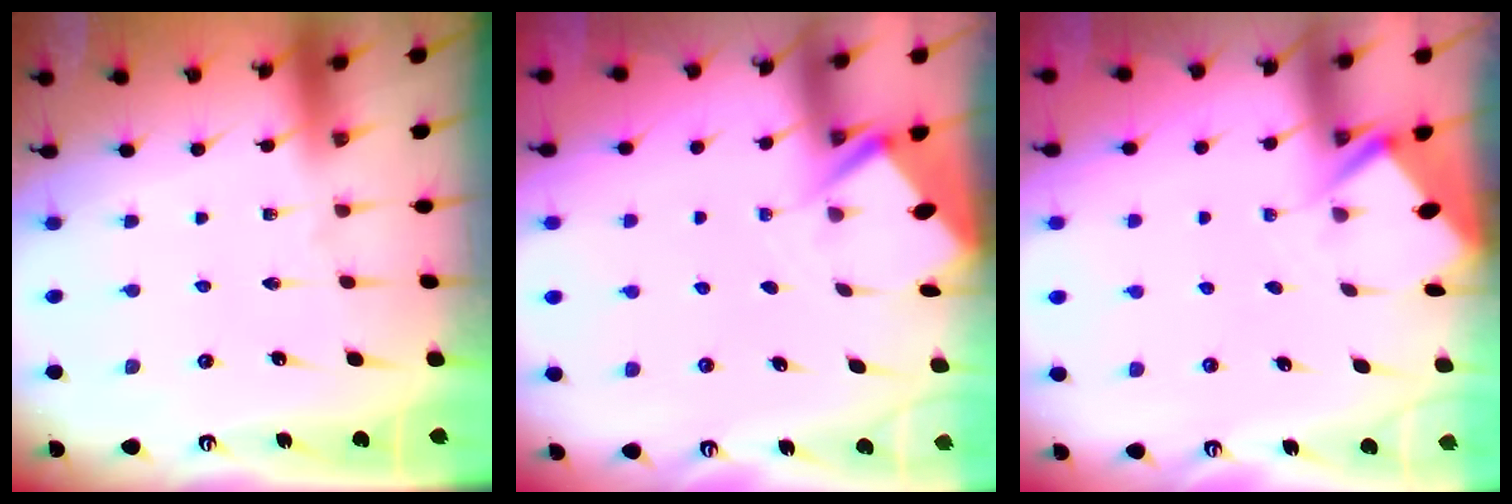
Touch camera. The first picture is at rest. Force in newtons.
{"total": 2.7, "press": 2.7, "slide": 0.4}
{"total": 2.9, "press": 2.9, "slide": 0.1}